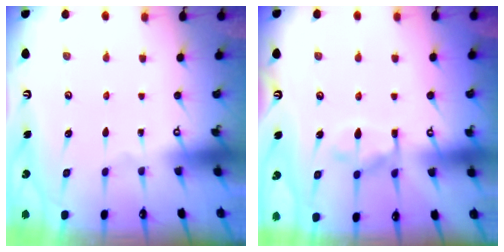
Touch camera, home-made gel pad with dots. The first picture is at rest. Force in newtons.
{"total": 10.4, "press": 10.4, "slide": 0.9}